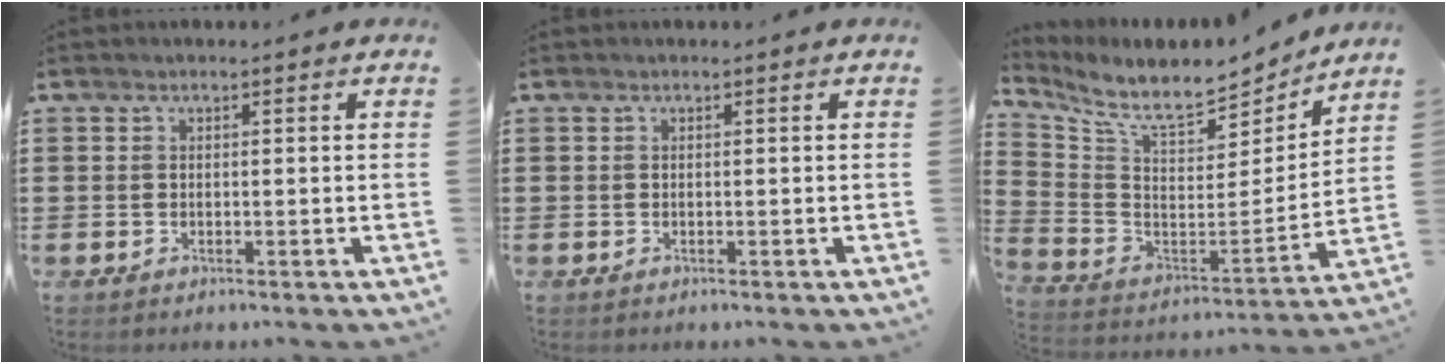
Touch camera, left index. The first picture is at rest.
{"total": 0.0}
{"total": 9.1, "force": [8.1, 1.9, 3.6], "torque": [-0.104, -0.067, 0.135]}